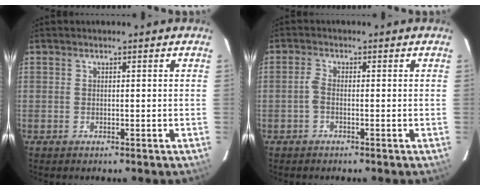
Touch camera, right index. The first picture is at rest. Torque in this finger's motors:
{"motor_torque": [0.24, -0.22, 0.10, 0.04]}